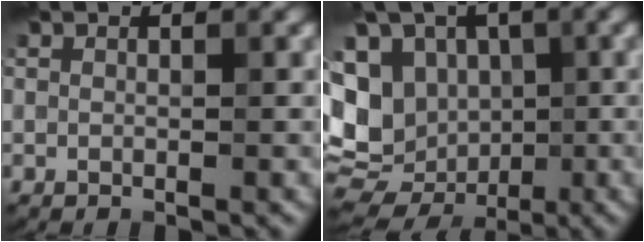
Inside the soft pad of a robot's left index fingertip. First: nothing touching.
{"total": 16.1, "force": [-2.2, 13.7, 8.3], "torque": [-0.186, 0.003, -0.041]}